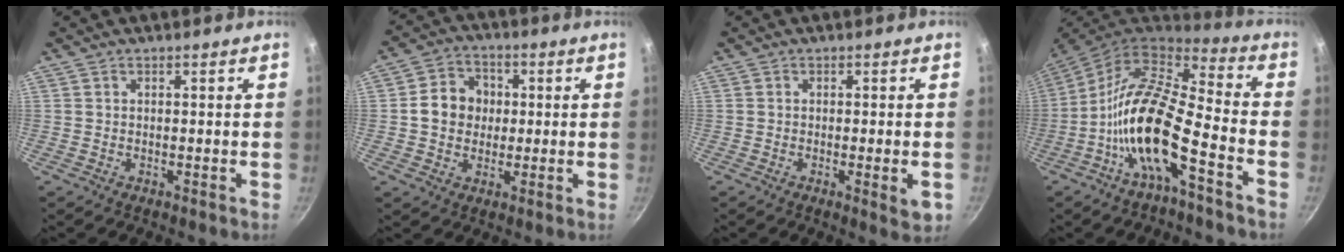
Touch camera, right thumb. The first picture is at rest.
{"total": 8.8, "force": [0.5, 7.6, 4.3], "torque": [-0.042, 0.013, -0.005]}
{"total": 3.6, "force": [-0.9, 0.7, 3.4], "torque": [-0.053, -0.010, -0.015]}
{"total": 17.4, "force": [-6.8, 6.0, 14.8], "torque": [-0.274, 0.059, -0.147]}